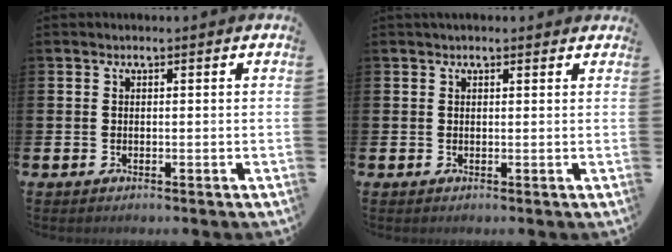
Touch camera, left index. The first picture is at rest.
{"total": 0.8, "force": [0.8, 0.3, 0.3], "torque": [0.006, 0.001, 0.011]}